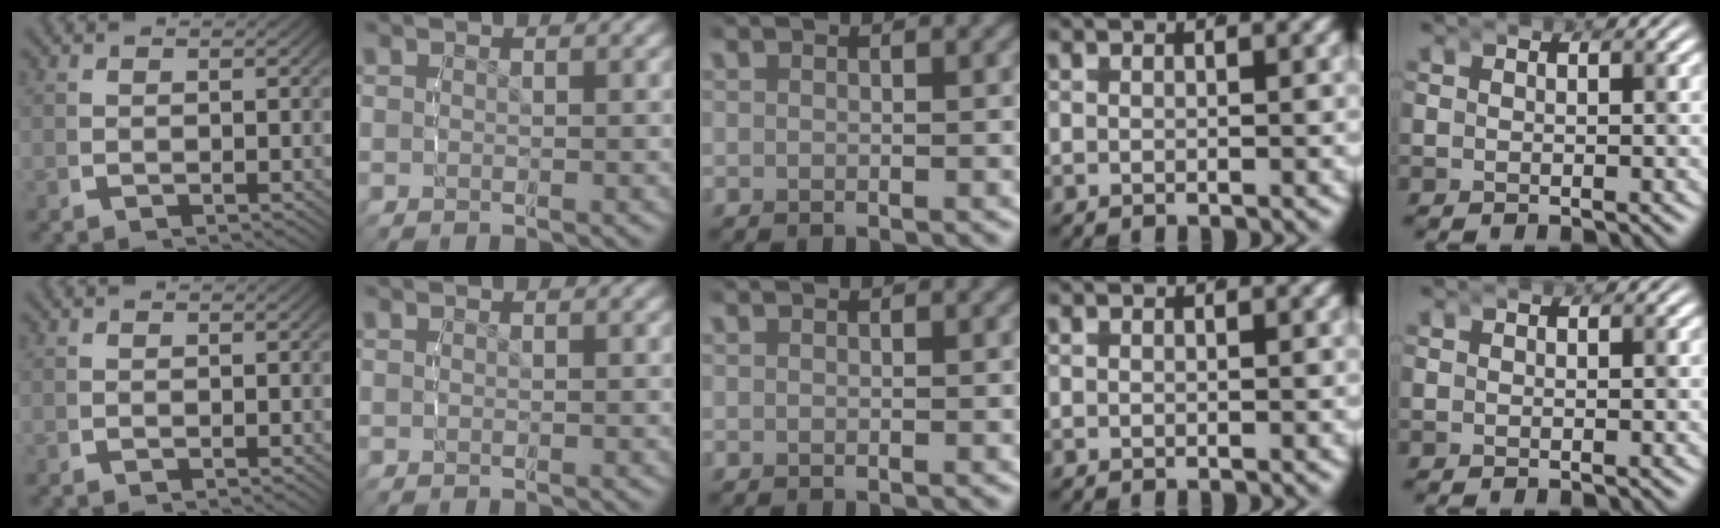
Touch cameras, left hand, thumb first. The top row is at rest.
{}